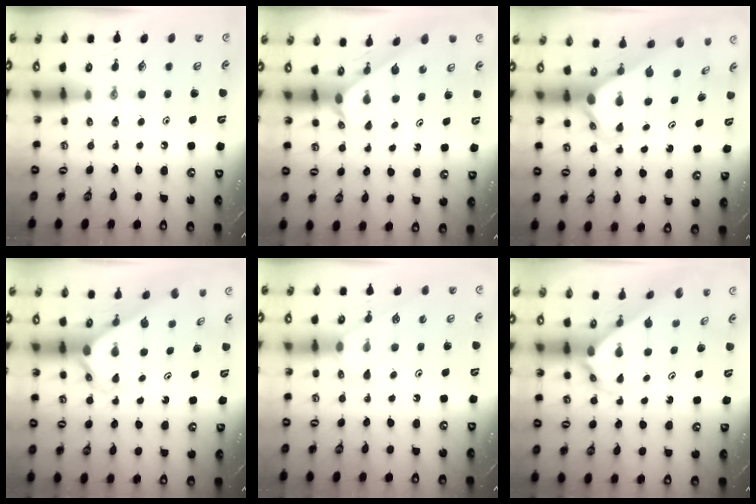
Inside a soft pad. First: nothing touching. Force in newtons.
{"total": 3.7, "press": 3.6, "slide": 0.4}
{"total": 3.1, "press": 3.0, "slide": 0.3}
{"total": 2.5, "press": 2.5, "slide": 0.2}
{"total": 4.4, "press": 4.3, "slide": 0.5}
{"total": 3.6, "press": 3.6, "slide": 0.3}